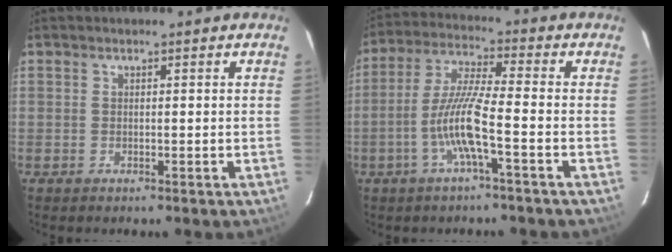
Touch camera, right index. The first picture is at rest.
{"total": 8.9, "force": [-3.3, 0.0, 8.3], "torque": [-0.176, 0.005, -0.065]}